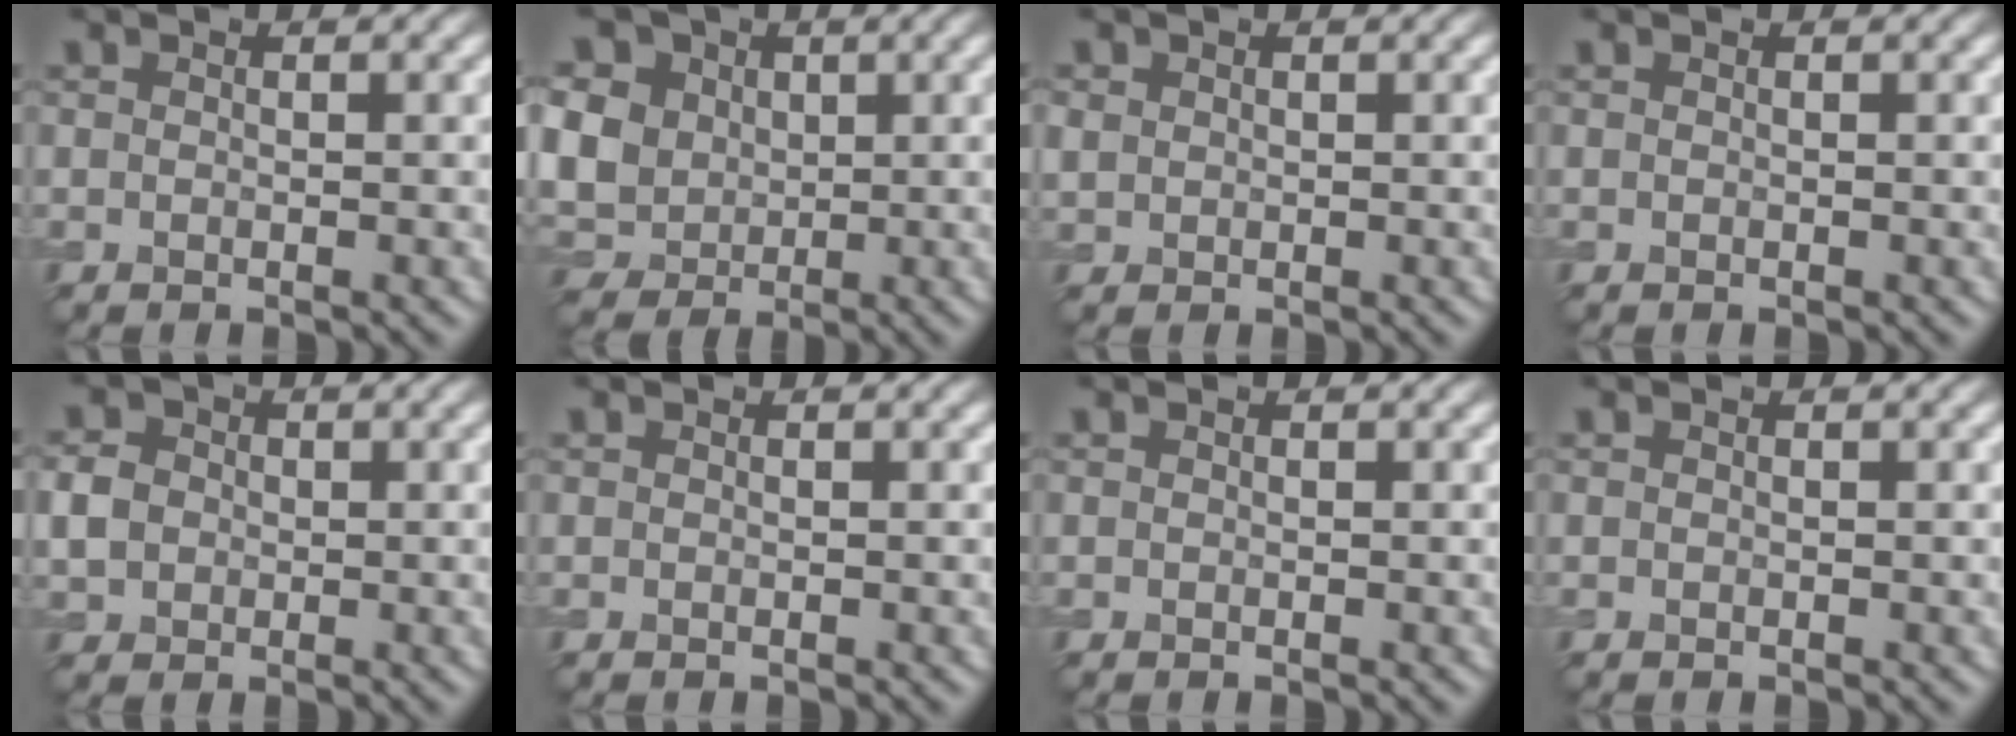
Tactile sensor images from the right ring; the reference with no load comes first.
{"total": 12.6, "force": [3.6, 10.5, 6.0], "torque": [-0.160, 0.018, 0.051]}
{"total": 0.6, "force": [0.3, 0.6, 0.0], "torque": [0.001, -0.001, 0.007]}
{"total": 0.0}
{"total": 2.3, "force": [-0.1, 2.1, 1.0], "torque": [-0.021, 0.001, -0.005]}
{"total": 0.0}
{"total": 0.0}
{"total": 0.0}